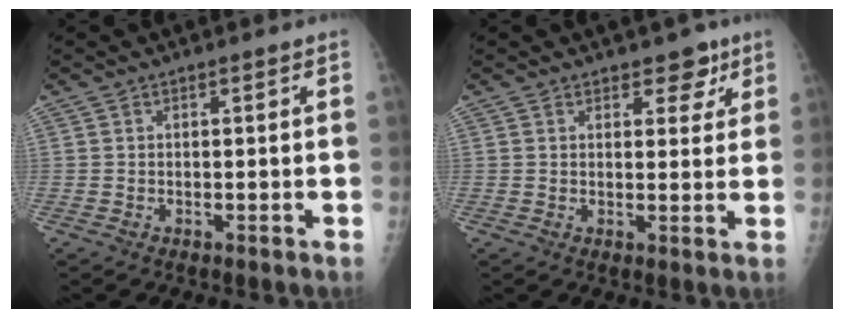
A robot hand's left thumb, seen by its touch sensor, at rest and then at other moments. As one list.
[{"total": 4.4, "force": [2.8, 2.7, 2.2], "torque": [0.003, -0.013, 0.034]}]